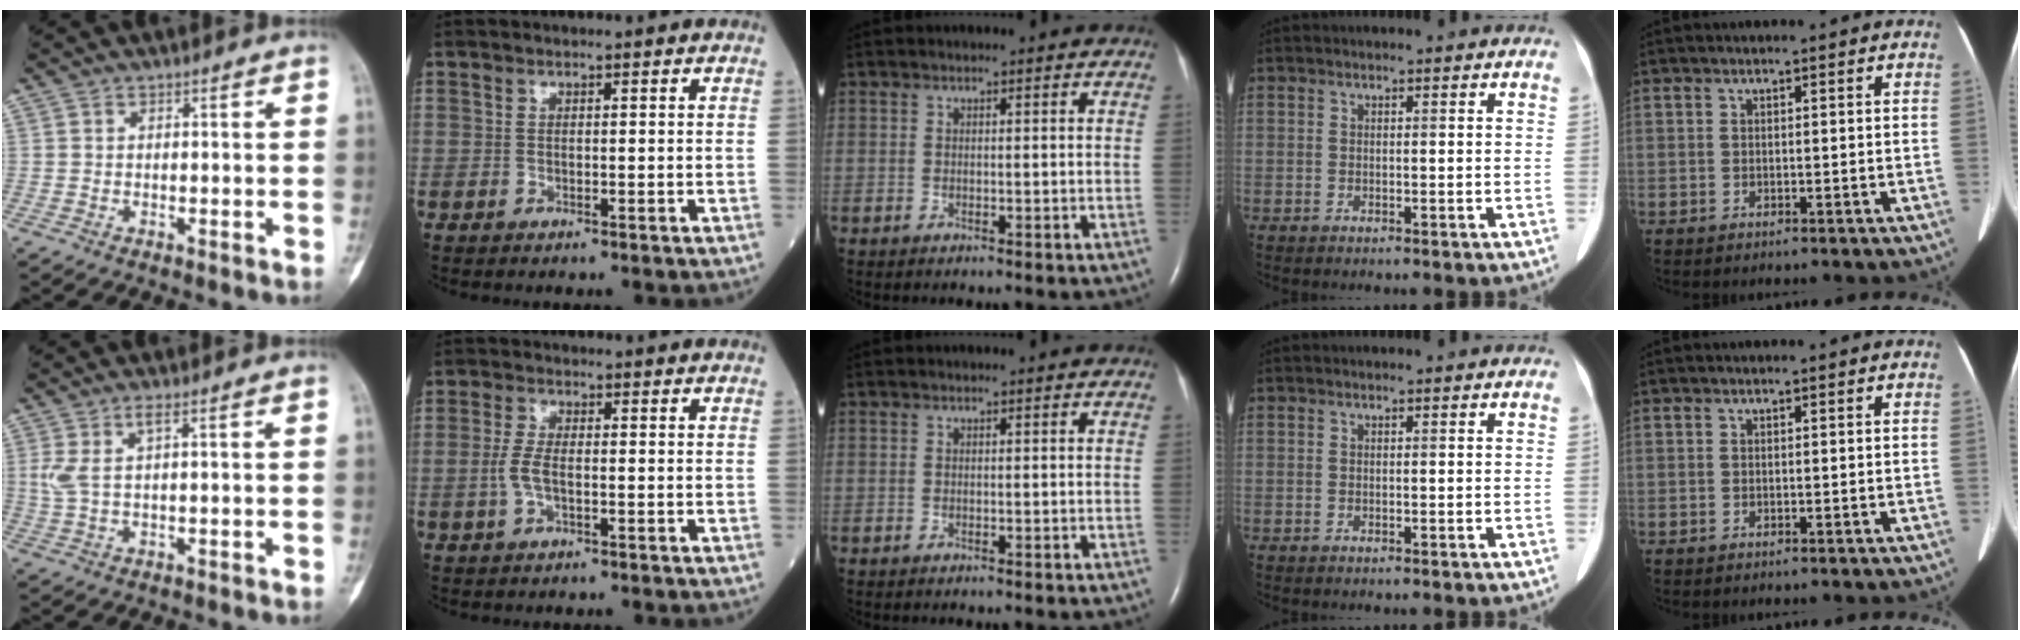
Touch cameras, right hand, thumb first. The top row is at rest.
{"thumb": {"total": 3.8, "force": [1.2, 0.5, 3.5], "torque": [-0.099, 0.005, 0.034]}, "index": {"total": 3.3, "force": [-0.6, 1.2, 3.1], "torque": [-0.079, 0.000, -0.012]}}